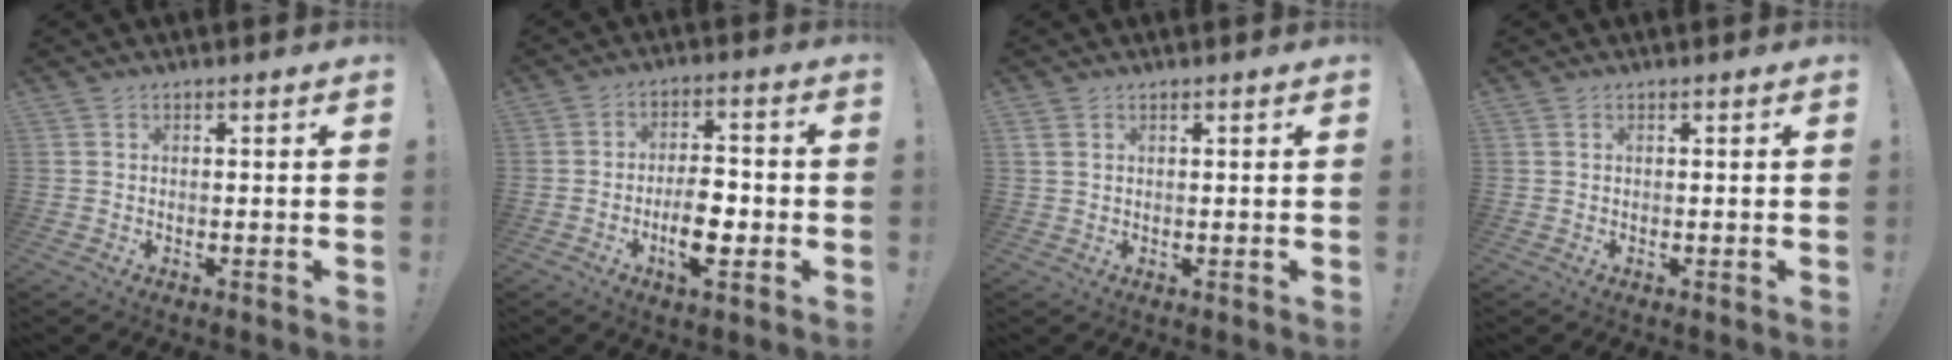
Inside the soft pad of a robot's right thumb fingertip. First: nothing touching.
{"total": 9.3, "force": [-3.0, 4.1, 7.8], "torque": [-0.127, 0.008, -0.053]}
{"total": 1.7, "force": [0.9, 1.1, 0.9], "torque": [-0.017, 0.001, 0.017]}
{"total": 0.0}